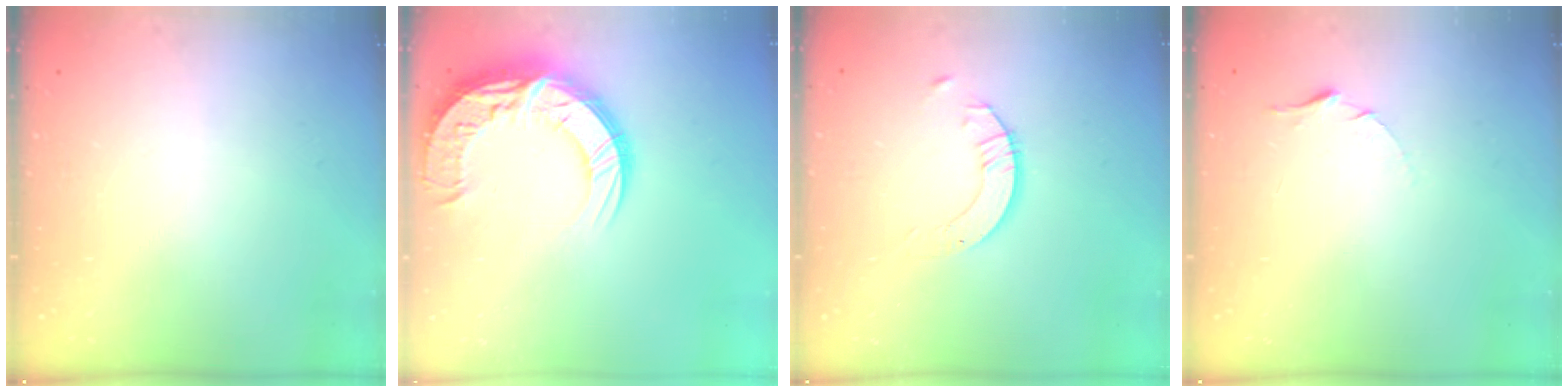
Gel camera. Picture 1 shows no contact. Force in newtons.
{"total": 18.8, "press": 18.7, "slide": 1.5}
{"total": 2.7, "press": 2.7, "slide": 0.2}
{"total": 5.4, "press": 5.4, "slide": 0.5}